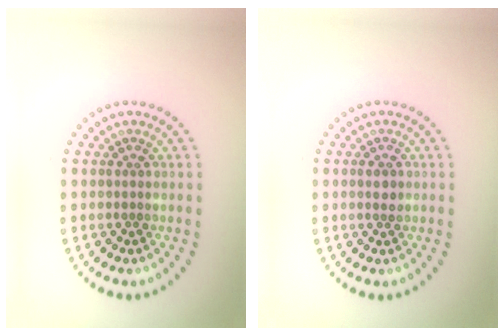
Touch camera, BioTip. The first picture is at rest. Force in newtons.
{"total": 1.2, "press": 1.1, "slide": 0.2}